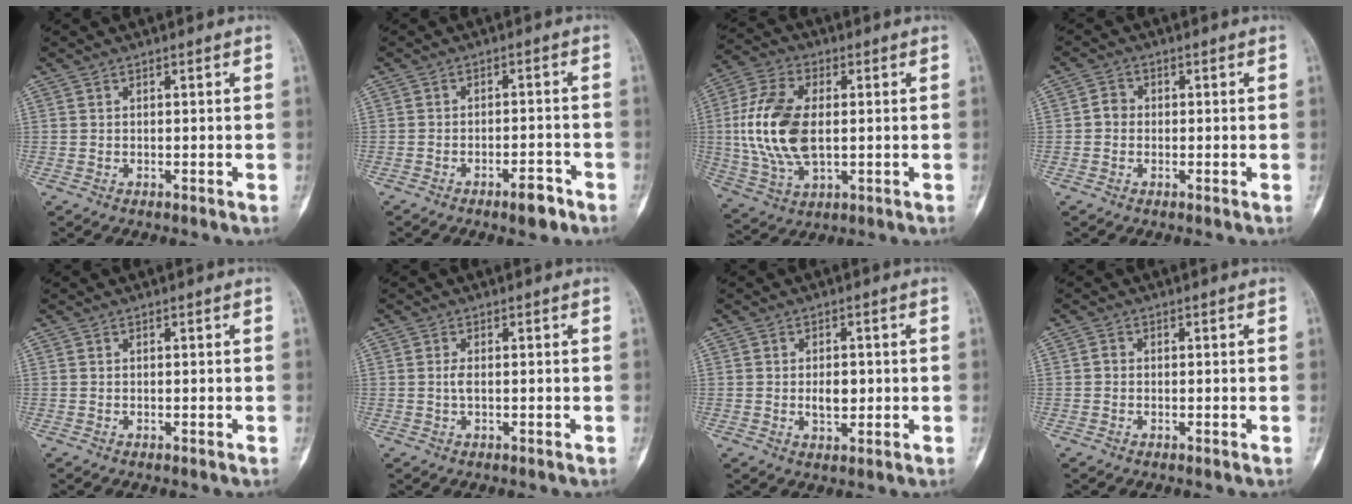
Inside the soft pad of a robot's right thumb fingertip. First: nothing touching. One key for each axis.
{"total": 4.4, "fx": -2.9, "fy": 1.5, "fz": 2.9, "tx": -0.036, "ty": 0.018, "tz": -0.042}
{"total": 15.7, "fx": 0.6, "fy": 8.9, "fz": 13.0, "tx": -0.268, "ty": 0.000, "tz": 0.016}
{"total": 2.4, "fx": -0.3, "fy": 2.1, "fz": 1.0, "tx": -0.007, "ty": 0.007, "tz": -0.011}
{"total": 0.0}
{"total": 1.3, "fx": 0.0, "fy": 0.5, "fz": 1.2, "tx": -0.026, "ty": -0.002, "tz": 0.002}
{"total": 3.9, "fx": -0.1, "fy": 2.4, "fz": 3.1, "tx": -0.037, "ty": 0.000, "tz": 0.001}
{"total": 0.9, "fx": -0.1, "fy": 0.7, "fz": 0.4, "tx": -0.004, "ty": 0.002, "tz": -0.006}